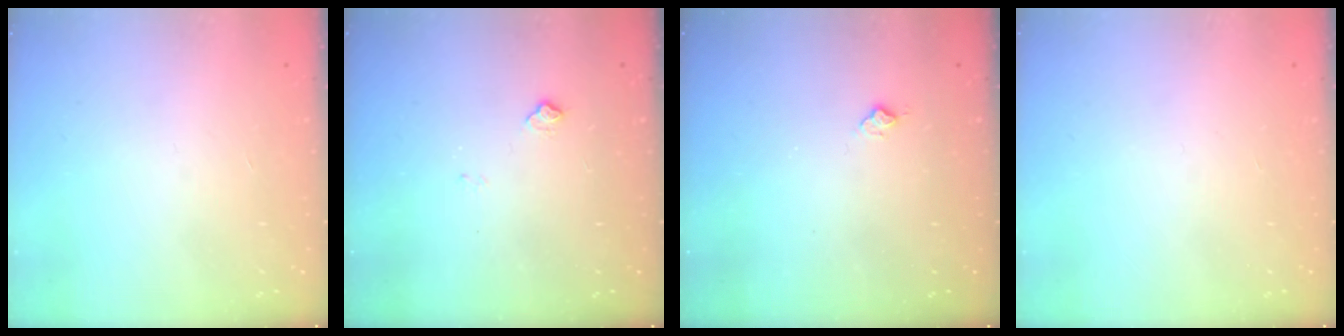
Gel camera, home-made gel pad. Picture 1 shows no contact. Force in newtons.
{"total": 5.0, "press": 5.0, "slide": 0.7}
{"total": 5.9, "press": 5.9, "slide": 0.7}
{"total": 0.0}